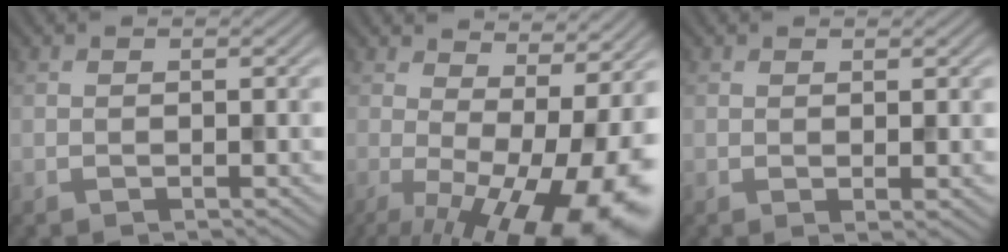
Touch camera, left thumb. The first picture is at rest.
{"total": 17.1, "force": [-2.3, 7.0, 15.5], "torque": [-0.188, -0.012, -0.009]}
{"total": 1.0, "force": [0.5, 0.2, 0.8], "torque": [-0.011, -0.003, 0.009]}